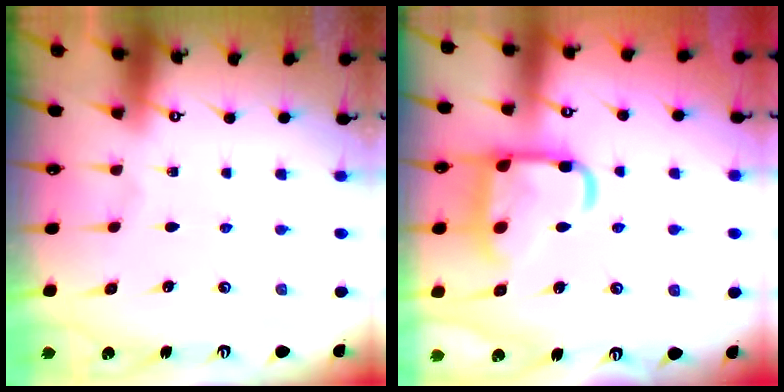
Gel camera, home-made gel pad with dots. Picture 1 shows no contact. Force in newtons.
{"total": 17.0, "press": 16.9, "slide": 1.3}